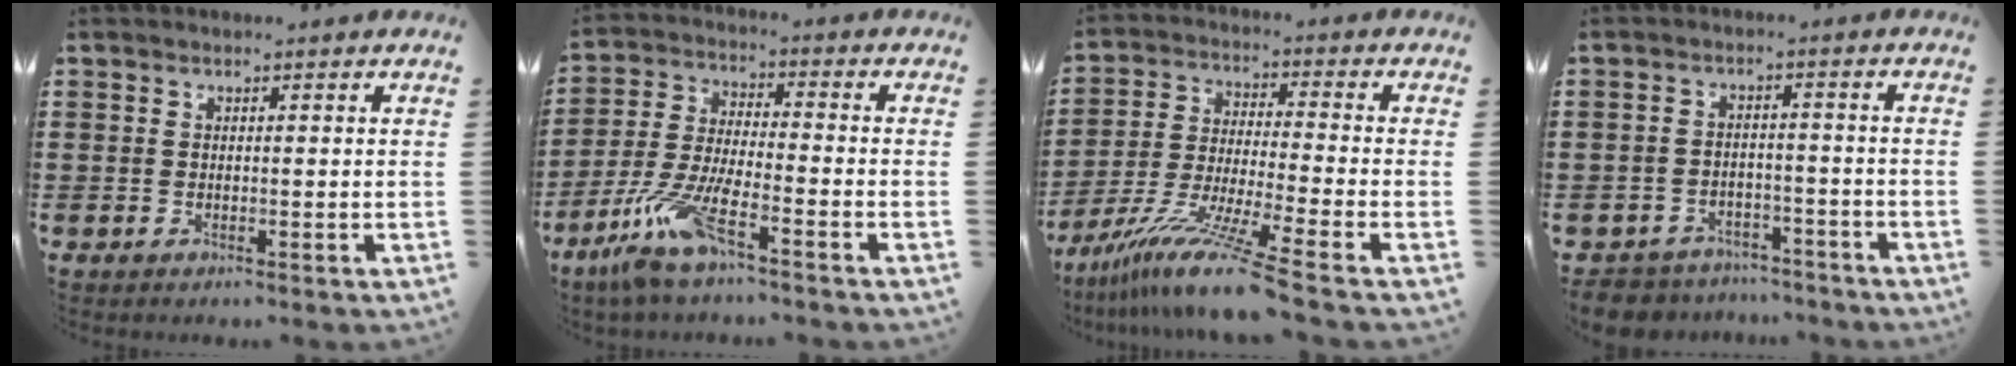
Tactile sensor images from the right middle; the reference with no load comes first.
{"total": 9.1, "force": [-6.4, 1.0, 6.4], "torque": [-0.149, -0.017, -0.127]}
{"total": 11.5, "force": [-9.0, -1.0, 7.0], "torque": [-0.134, -0.008, -0.178]}
{"total": 4.4, "force": [-4.4, 0.7, -0.1], "torque": [-0.010, 0.003, -0.094]}